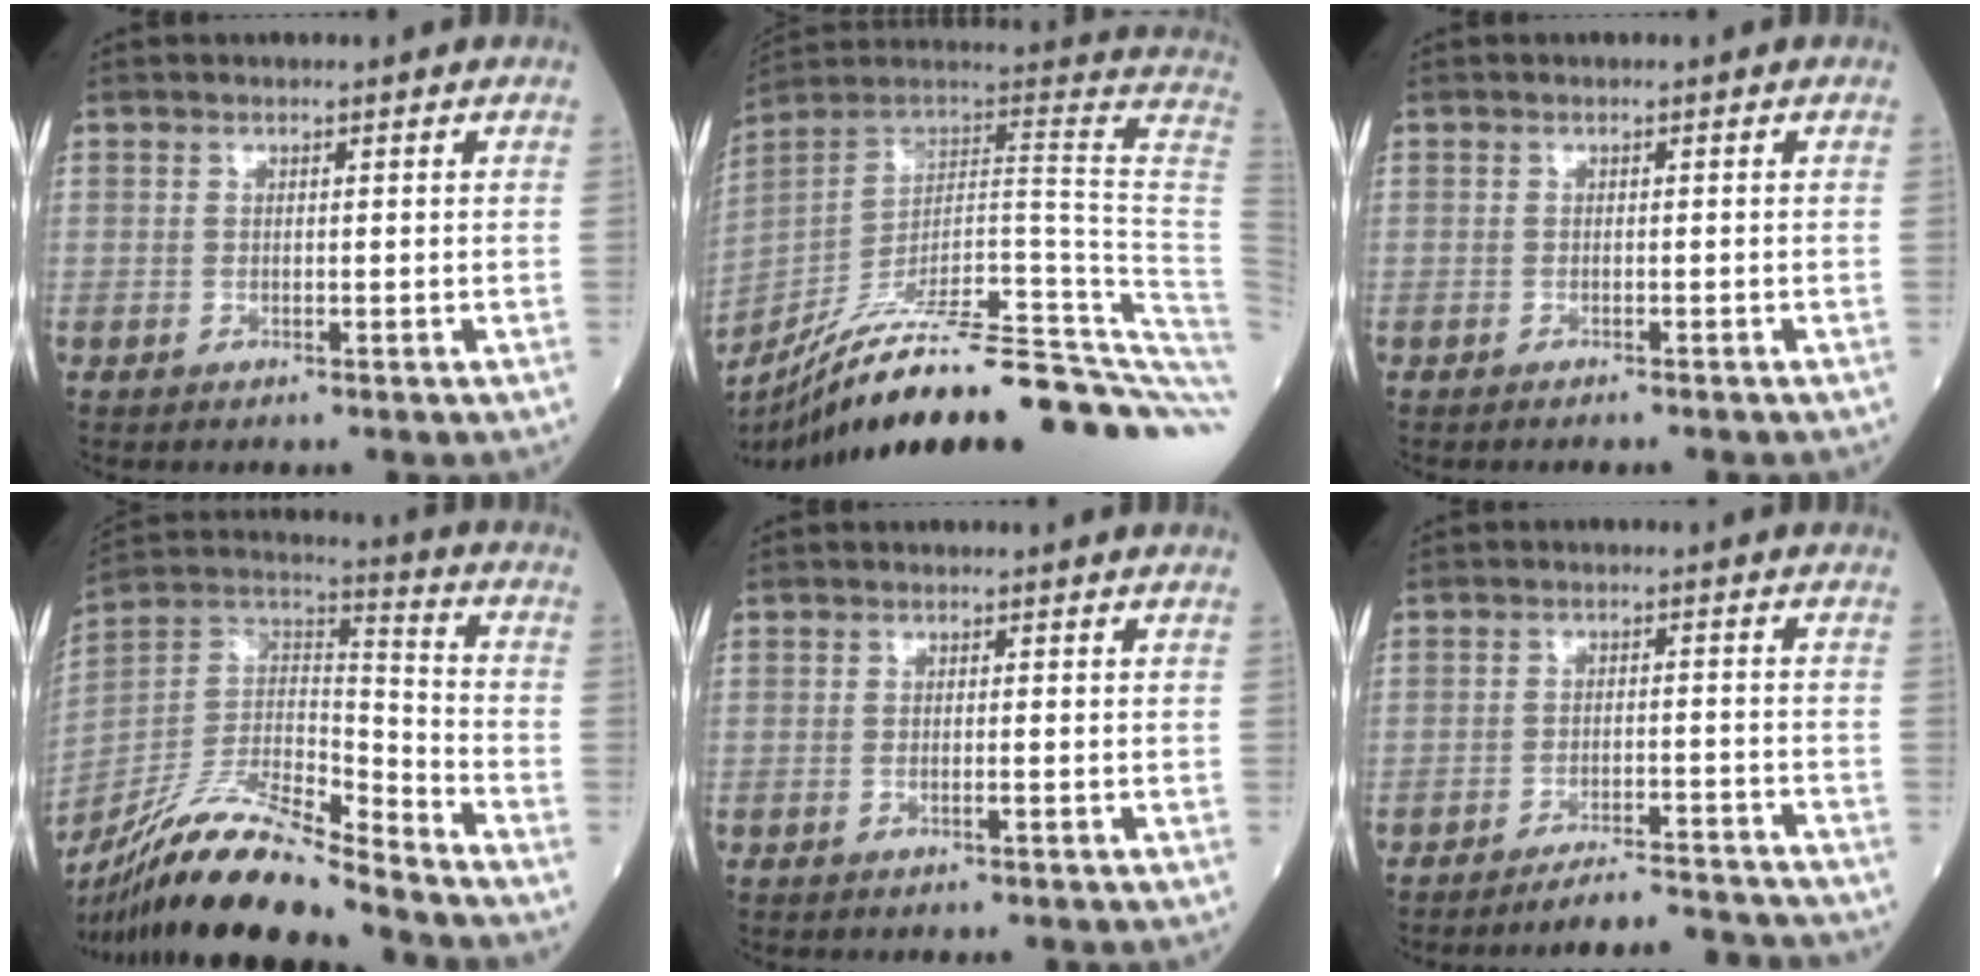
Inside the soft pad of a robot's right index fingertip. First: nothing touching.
{"total": 34.6, "force": [-26.7, 1.3, 22.1], "torque": [-0.179, -0.024, -0.371]}
{"total": 1.7, "force": [-1.6, 0.1, 0.6], "torque": [-0.010, -0.002, -0.019]}
{"total": 18.3, "force": [-15.3, 1.7, 9.9], "torque": [-0.197, 0.008, -0.284]}
{"total": 0.9, "force": [-0.3, 0.0, 0.8], "torque": [-0.017, 0.000, -0.005]}
{"total": 8.6, "force": [-8.6, -0.4, 0.8], "torque": [-0.003, 0.004, -0.127]}